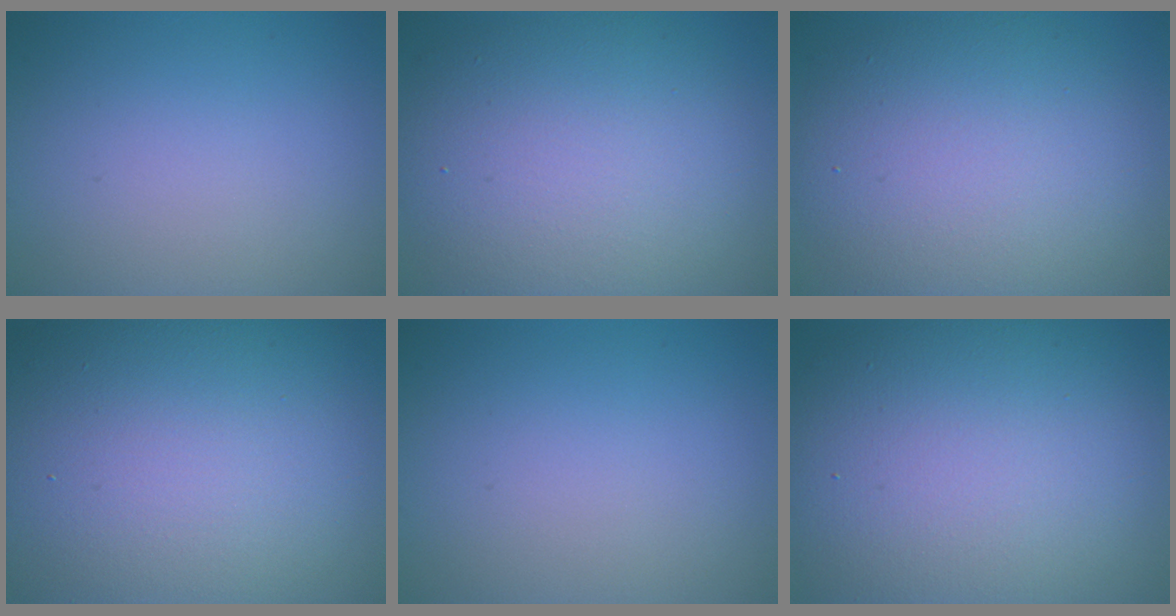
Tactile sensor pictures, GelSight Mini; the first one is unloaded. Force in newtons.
{"total": 9.7, "press": 9.7, "slide": 0.6}
{"total": 9.4, "press": 9.3, "slide": 0.6}
{"total": 19.1, "press": 19.1, "slide": 0.9}
{"total": 0.0}
{"total": 14.3, "press": 14.3, "slide": 1.3}